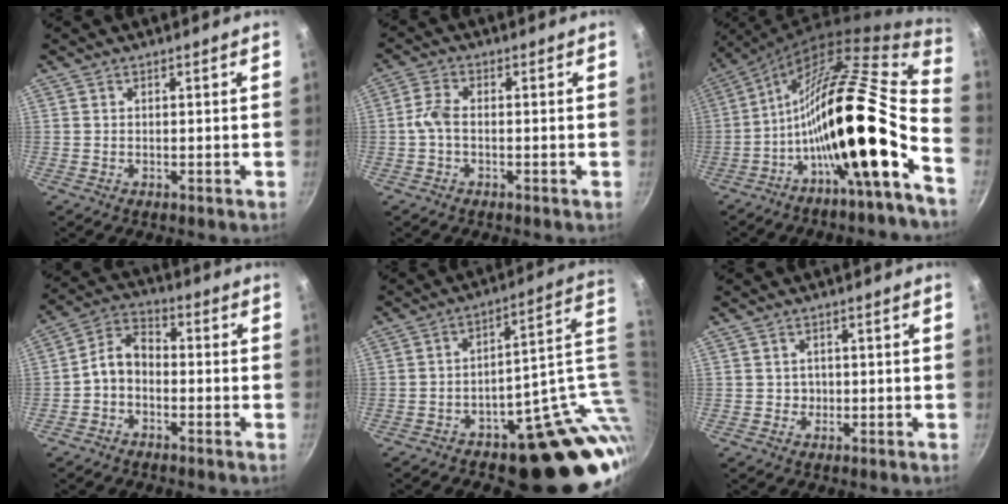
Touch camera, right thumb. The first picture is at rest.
{"total": 3.6, "force": [-0.8, 1.9, 3.0], "torque": [-0.071, 0.015, -0.025]}
{"total": 22.1, "force": [-8.6, 3.8, 20.0], "torque": [-0.272, 0.065, -0.159]}
{"total": 6.5, "force": [-1.8, 4.5, 4.4], "torque": [-0.074, 0.039, -0.047]}
{"total": 18.6, "force": [-1.5, 11.0, 14.9], "torque": [-0.086, 0.027, -0.008]}
{"total": 1.5, "force": [-0.1, 1.4, 0.2], "torque": [0.008, 0.000, -0.001]}